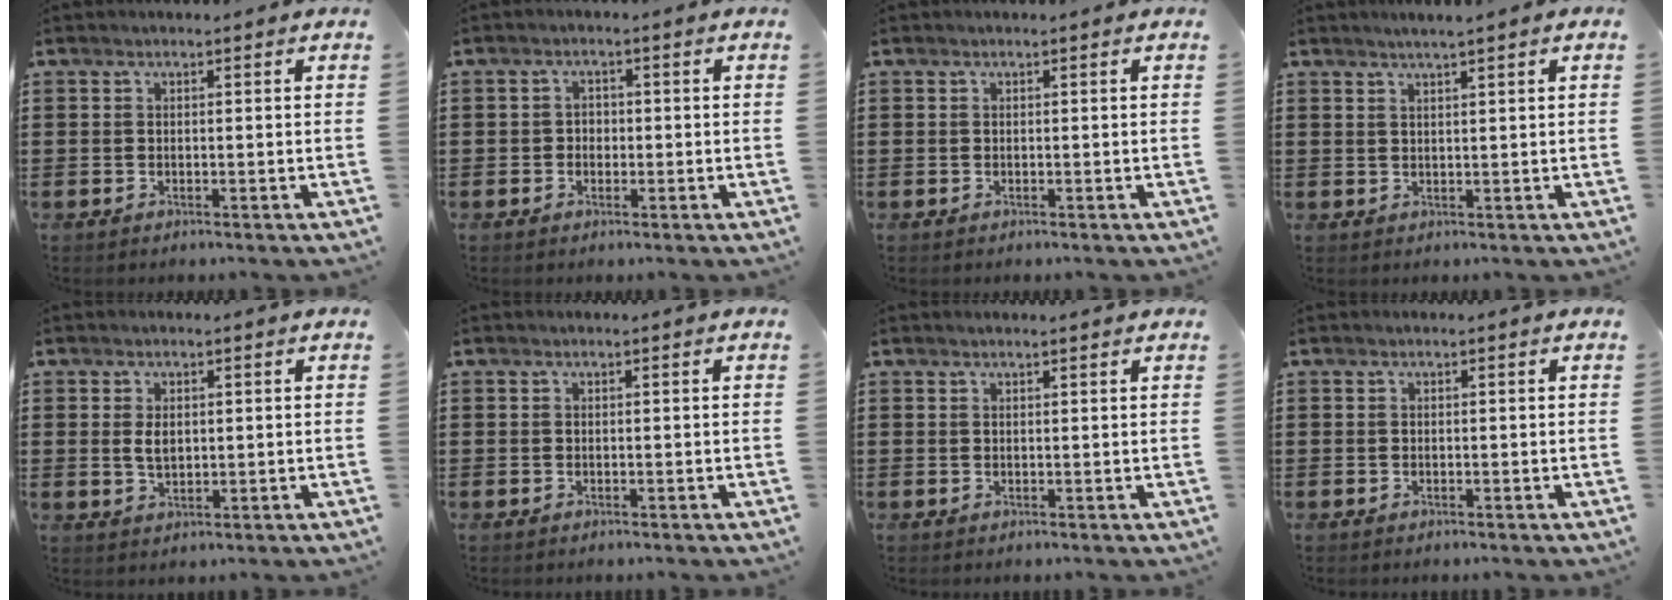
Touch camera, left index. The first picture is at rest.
{"total": 1.6, "force": [-0.4, 1.4, 0.7], "torque": [-0.017, 0.005, -0.011]}
{"total": 0.0}
{"total": 1.6, "force": [1.3, -0.3, 0.9], "torque": [-0.017, 0.000, 0.024]}
{"total": 2.7, "force": [0.6, 1.5, 2.2], "torque": [-0.047, 0.005, 0.010]}
{"total": 0.0}
{"total": 0.9, "force": [0.8, 0.0, 0.3], "torque": [-0.008, -0.002, 0.016]}
{"total": 0.0}